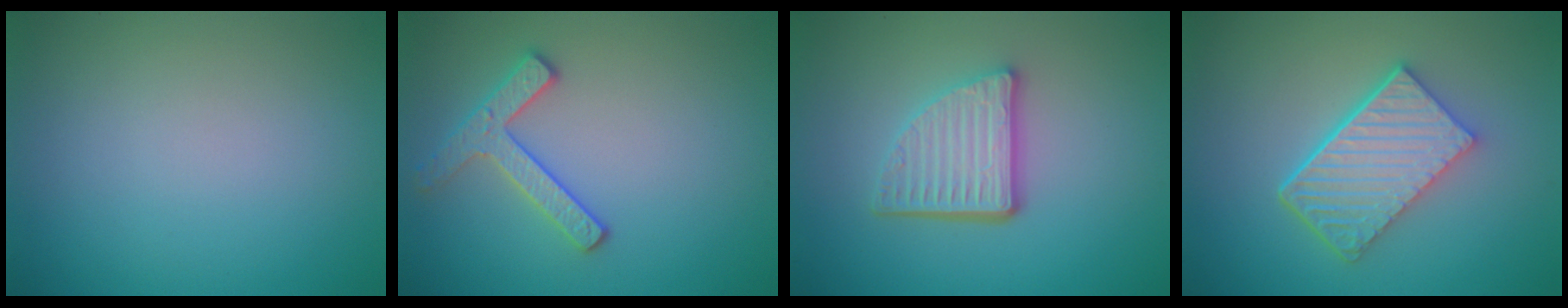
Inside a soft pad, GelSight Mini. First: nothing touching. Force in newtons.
{"total": 2.5, "press": 2.5, "slide": 0.4}
{"total": 4.6, "press": 3.4, "slide": 3.1}
{"total": 6.0, "press": 4.3, "slide": 4.1}